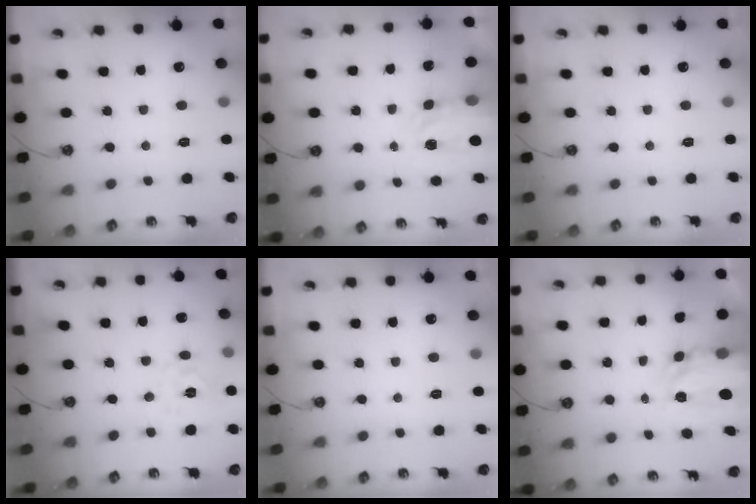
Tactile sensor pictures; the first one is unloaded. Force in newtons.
{"total": 3.9, "press": 3.8, "slide": 0.6}
{"total": 0.0}
{"total": 7.8, "press": 7.7, "slide": 0.7}
{"total": 0.0}
{"total": 6.3, "press": 6.3, "slide": 0.6}